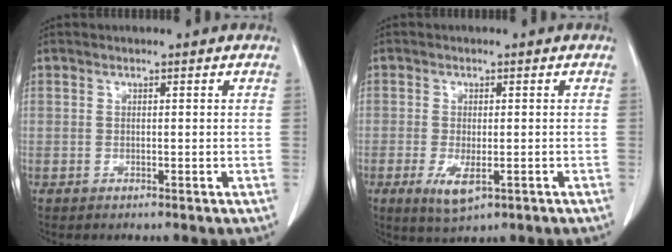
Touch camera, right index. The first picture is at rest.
{"total": 4.5, "force": [-1.9, 1.5, 3.8], "torque": [-0.069, -0.009, -0.023]}